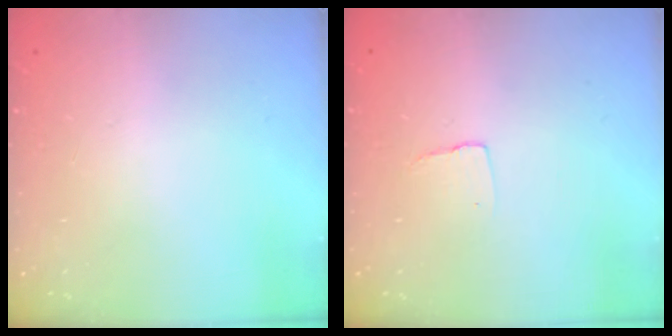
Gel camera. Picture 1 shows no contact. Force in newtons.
{"total": 3.6, "press": 3.6, "slide": 0.4}